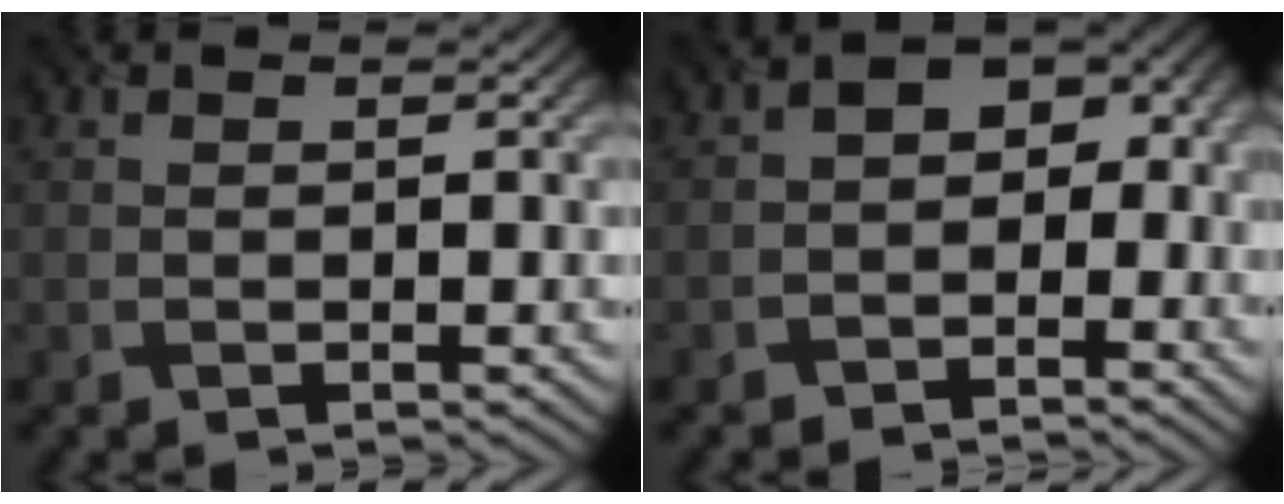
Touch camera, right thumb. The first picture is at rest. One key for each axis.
{"total": 5.2, "fx": -1.4, "fy": 3.4, "fz": 3.6, "tx": -0.037, "ty": 0.005, "tz": -0.036}